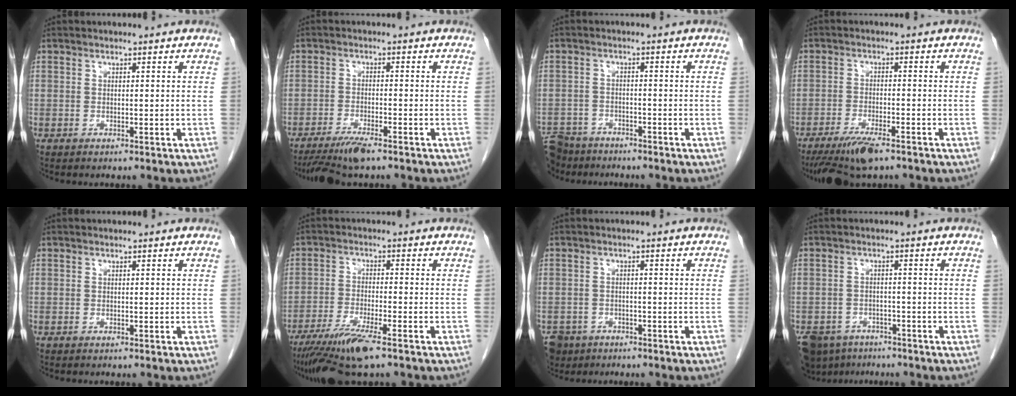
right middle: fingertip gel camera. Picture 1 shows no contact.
{"total": 5.6, "force": [-4.4, 0.3, 3.4], "torque": [-0.063, -0.015, -0.080]}
{"total": 9.0, "force": [-7.3, 4.8, 2.0], "torque": [-0.057, -0.005, -0.121]}
{"total": 7.2, "force": [-5.4, 1.3, 4.6], "torque": [-0.083, -0.016, -0.093]}
{"total": 0.0}
{"total": 9.4, "force": [-6.6, 0.4, 6.7], "torque": [-0.121, -0.026, -0.117]}
{"total": 5.3, "force": [-3.7, 3.8, 0.5], "torque": [-0.010, 0.002, -0.061]}
{"total": 9.3, "force": [-7.1, 5.5, 2.5], "torque": [-0.055, -0.009, -0.103]}